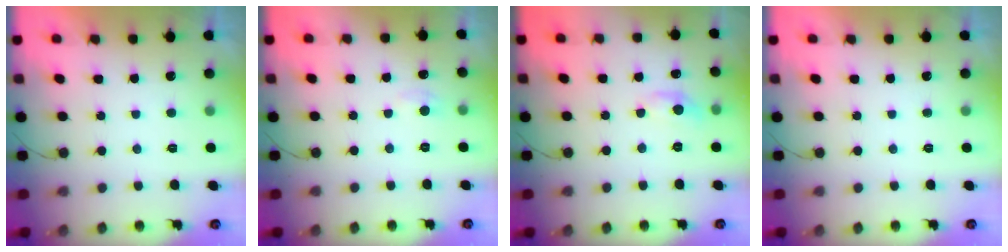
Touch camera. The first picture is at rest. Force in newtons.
{"total": 2.5, "press": 2.4, "slide": 0.4}
{"total": 6.2, "press": 6.2, "slide": 0.6}
{"total": 0.0}